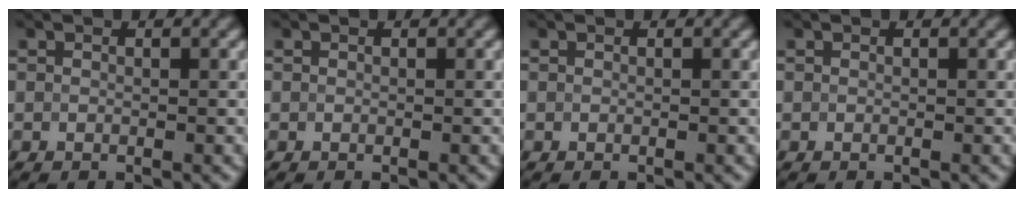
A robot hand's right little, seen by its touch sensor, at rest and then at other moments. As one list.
[{"total": 0.0}, {"total": 0.0}, {"total": 0.0}]